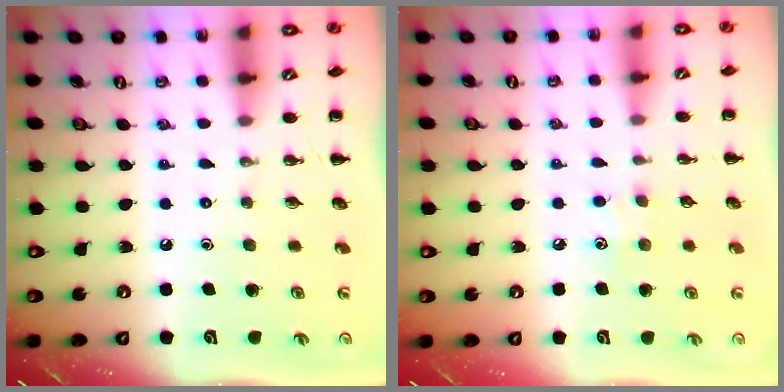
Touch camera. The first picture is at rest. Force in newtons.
{"total": 5.0, "press": 4.8, "slide": 1.4}